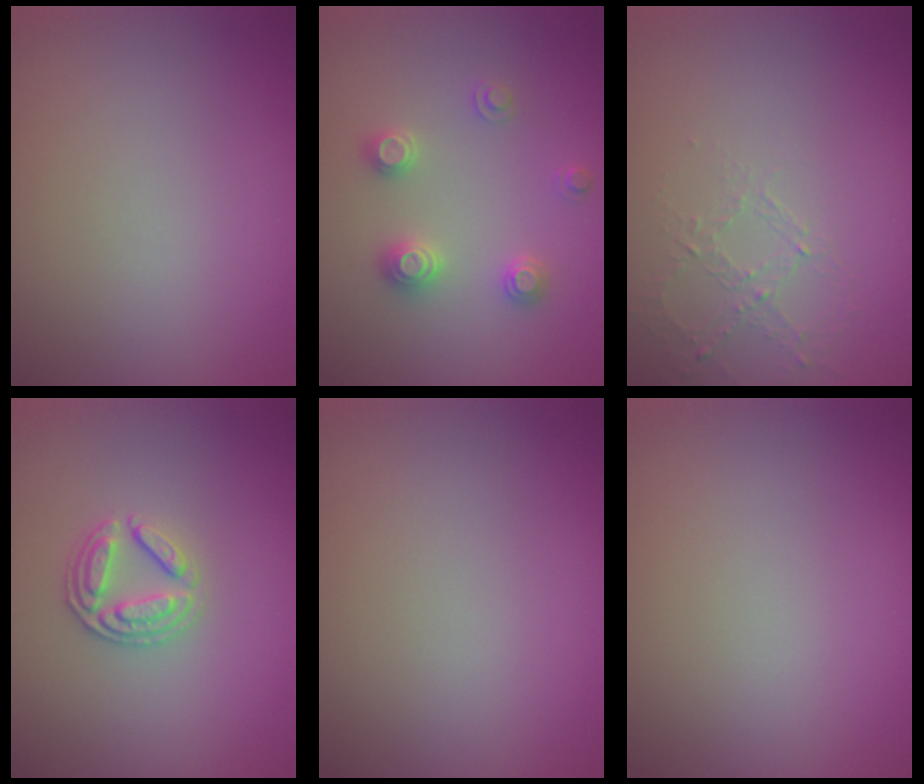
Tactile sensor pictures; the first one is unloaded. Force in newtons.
{"total": 2.5, "press": 2.5, "slide": 0.3}
{"total": 1.1, "press": 0.5, "slide": 1.0}
{"total": 2.6, "press": 2.5, "slide": 0.8}
{"total": 0.0}
{"total": 0.0}